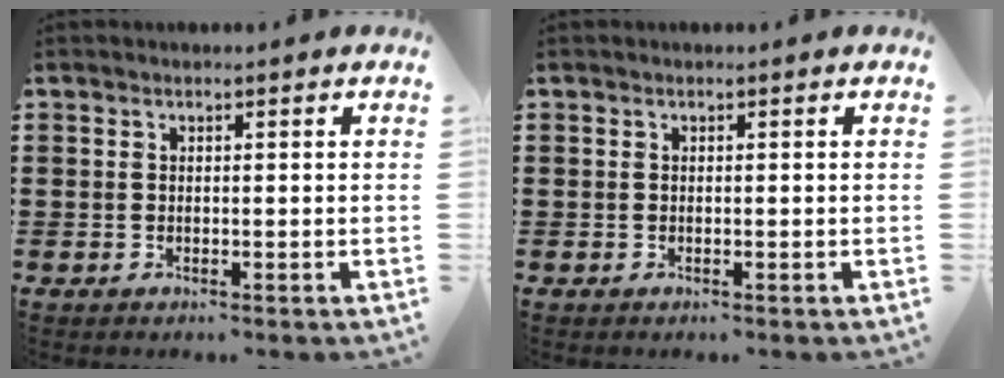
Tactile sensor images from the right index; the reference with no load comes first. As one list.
[{"total": 0.0}]